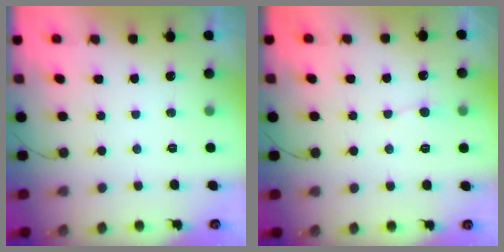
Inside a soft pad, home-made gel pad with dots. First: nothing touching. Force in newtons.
{"total": 3.0, "press": 3.0, "slide": 0.4}